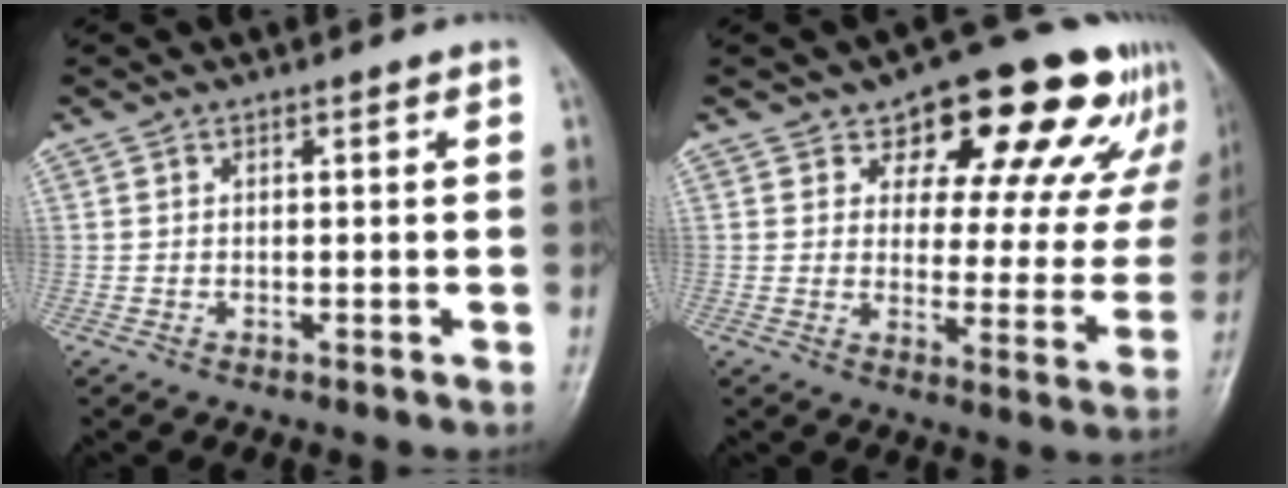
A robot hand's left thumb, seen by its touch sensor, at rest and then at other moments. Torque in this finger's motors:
{"motor_torque": [0.53, 0.39, 0.35, -0.07, 0.17]}